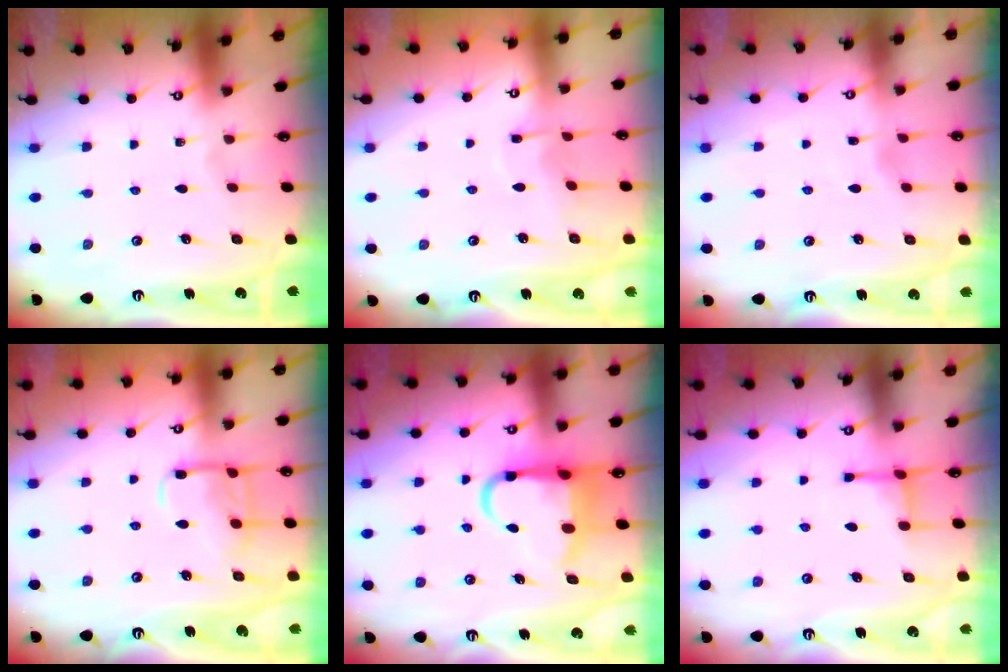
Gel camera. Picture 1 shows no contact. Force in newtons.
{"total": 3.4, "press": 3.4, "slide": 0.3}
{"total": 3.0, "press": 2.9, "slide": 0.4}
{"total": 12.0, "press": 12.0, "slide": 1.2}
{"total": 9.6, "press": 9.3, "slide": 2.3}
{"total": 3.1, "press": 3.0, "slide": 0.7}